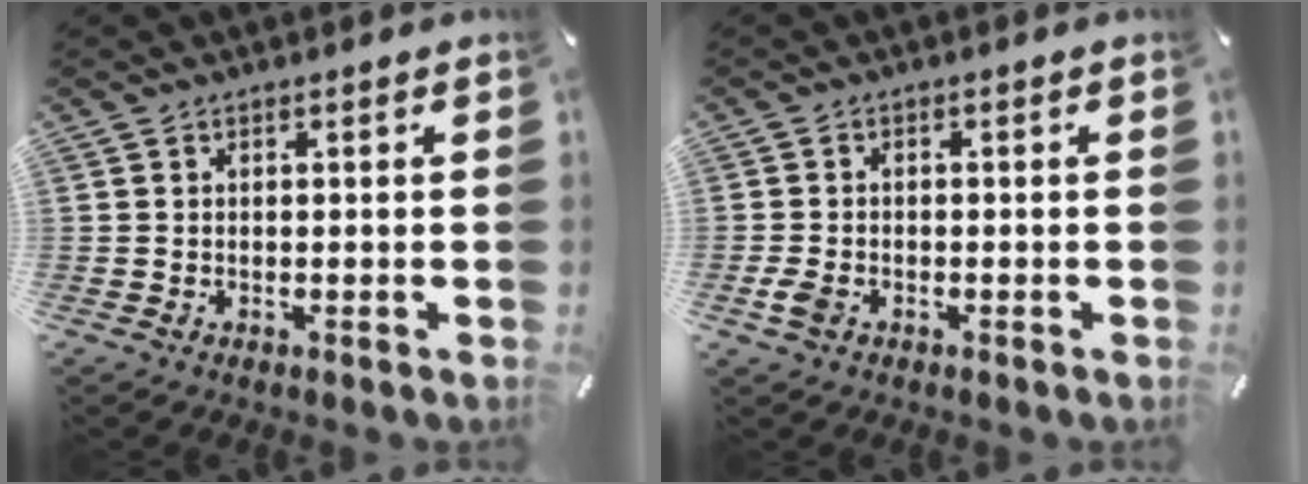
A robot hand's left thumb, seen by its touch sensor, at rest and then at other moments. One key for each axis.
{"total": 3.0, "fx": -1.3, "fy": 2.0, "fz": 1.8, "tx": -0.052, "ty": -0.003, "tz": -0.027}